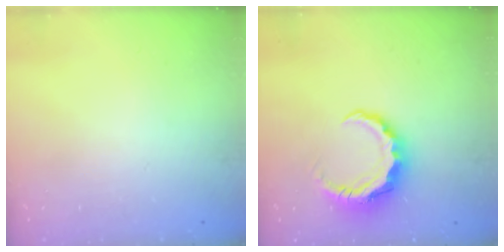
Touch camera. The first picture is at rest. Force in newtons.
{"total": 7.1, "press": 7.1, "slide": 0.7}